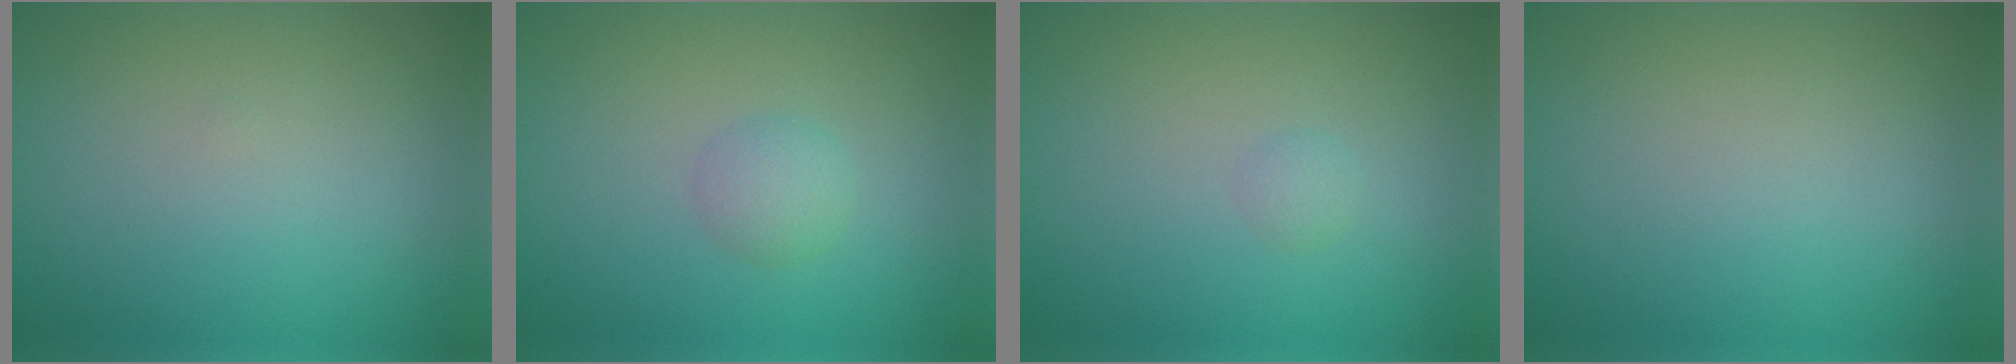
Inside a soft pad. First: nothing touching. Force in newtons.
{"total": 1.7, "press": 1.7, "slide": 0.1}
{"total": 0.7, "press": 0.7, "slide": 0.0}
{"total": 0.0}